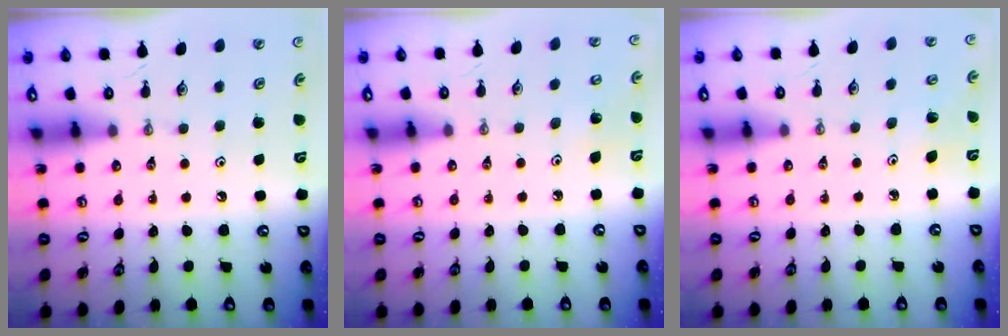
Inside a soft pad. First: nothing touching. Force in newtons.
{"total": 4.5, "press": 4.5, "slide": 0.4}
{"total": 3.6, "press": 3.5, "slide": 1.0}